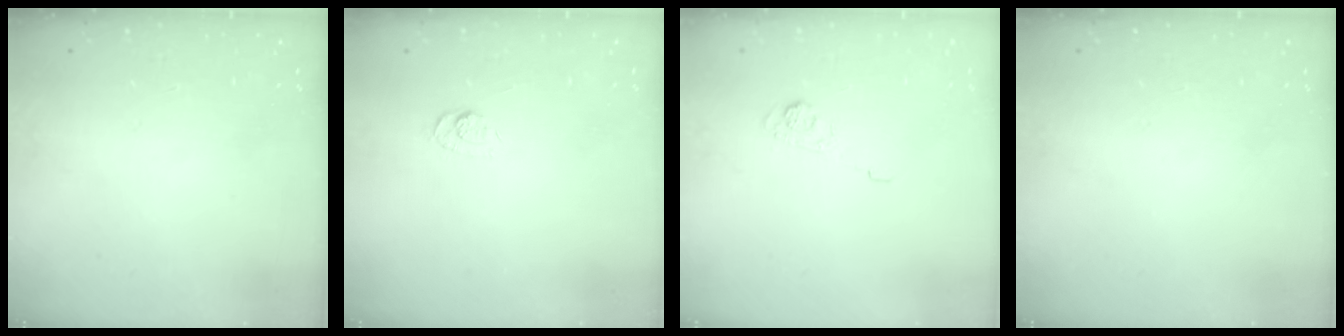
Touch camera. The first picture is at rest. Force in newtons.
{"total": 4.6, "press": 4.4, "slide": 1.3}
{"total": 3.4, "press": 3.1, "slide": 1.5}
{"total": 0.0}